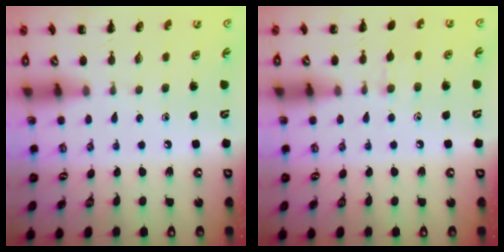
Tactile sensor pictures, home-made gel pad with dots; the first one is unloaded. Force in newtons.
{"total": 5.7, "press": 5.6, "slide": 1.4}